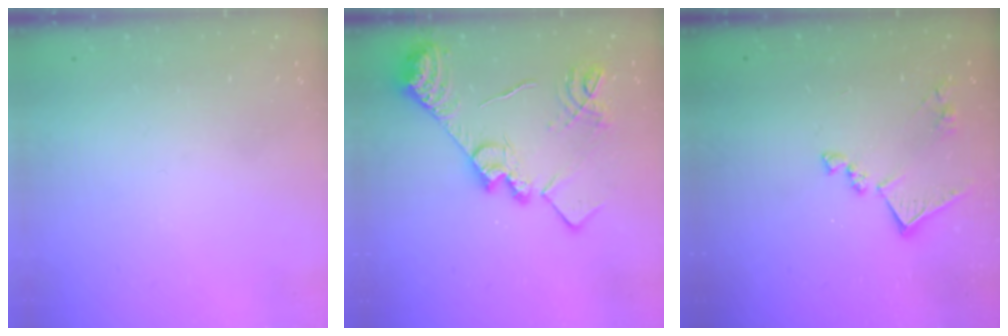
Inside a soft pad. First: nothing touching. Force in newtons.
{"total": 19.6, "press": 19.5, "slide": 1.6}
{"total": 12.8, "press": 12.8, "slide": 0.8}